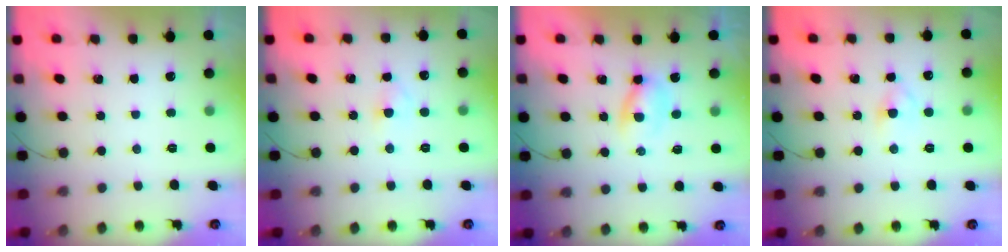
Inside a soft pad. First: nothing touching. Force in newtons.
{"total": 2.5, "press": 2.3, "slide": 1.0}
{"total": 2.2, "press": 2.0, "slide": 1.0}
{"total": 2.8, "press": 2.7, "slide": 0.8}